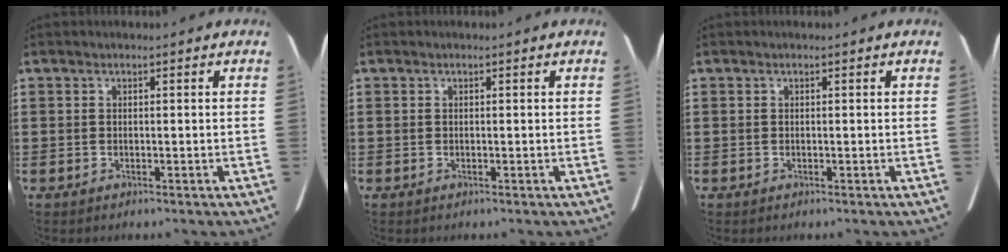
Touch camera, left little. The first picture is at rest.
{"total": 0.0}
{"total": 0.0}